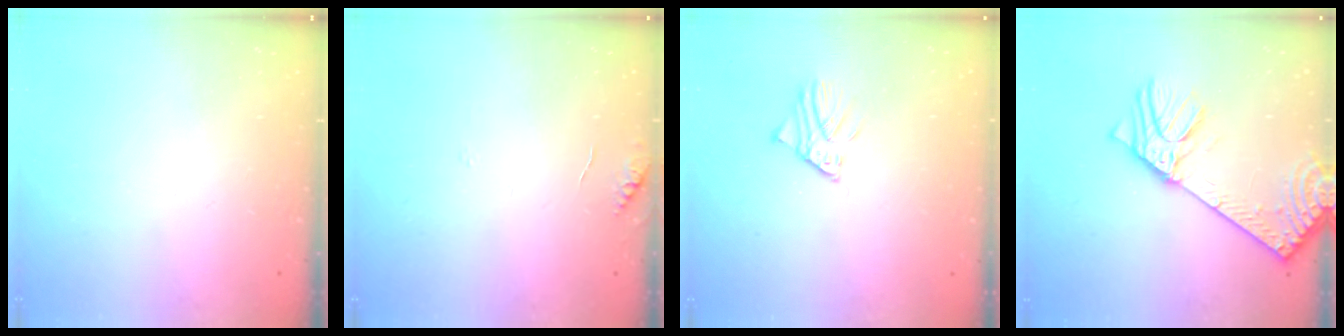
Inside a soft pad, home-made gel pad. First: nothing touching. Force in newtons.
{"total": 5.1, "press": 5.0, "slide": 0.7}
{"total": 2.2, "press": 2.2, "slide": 0.1}
{"total": 11.6, "press": 11.3, "slide": 2.5}